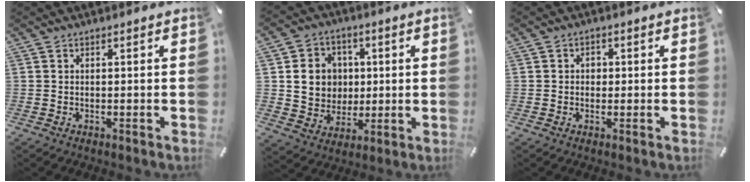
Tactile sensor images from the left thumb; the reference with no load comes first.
{"total": 10.5, "force": [1.2, 9.7, 3.8], "torque": [-0.050, 0.006, 0.030]}
{"total": 1.9, "force": [-0.2, 1.7, 1.0], "torque": [-0.013, 0.004, -0.009]}